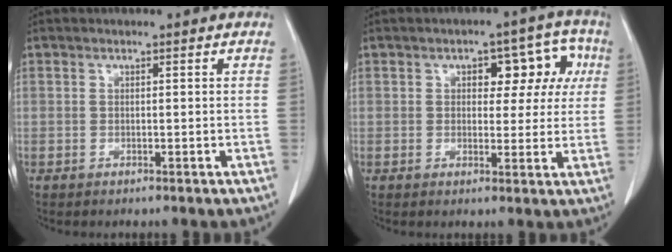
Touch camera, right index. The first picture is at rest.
{"total": 7.5, "force": [2.1, 4.2, 5.9], "torque": [-0.053, 0.033, 0.026]}